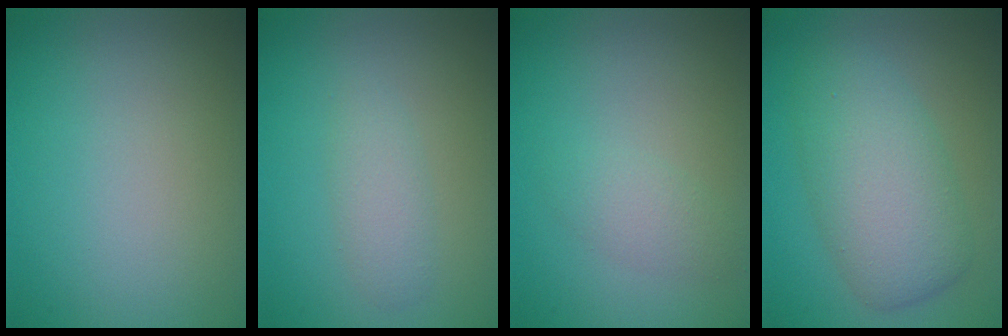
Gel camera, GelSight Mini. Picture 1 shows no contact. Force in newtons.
{"total": 1.8, "press": 1.8, "slide": 0.0}
{"total": 1.7, "press": 1.7, "slide": 0.0}
{"total": 6.1, "press": 6.1, "slide": 0.2}